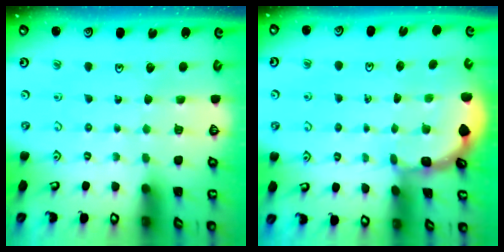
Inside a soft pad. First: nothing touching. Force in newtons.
{"total": 1.7, "press": 1.7, "slide": 0.1}